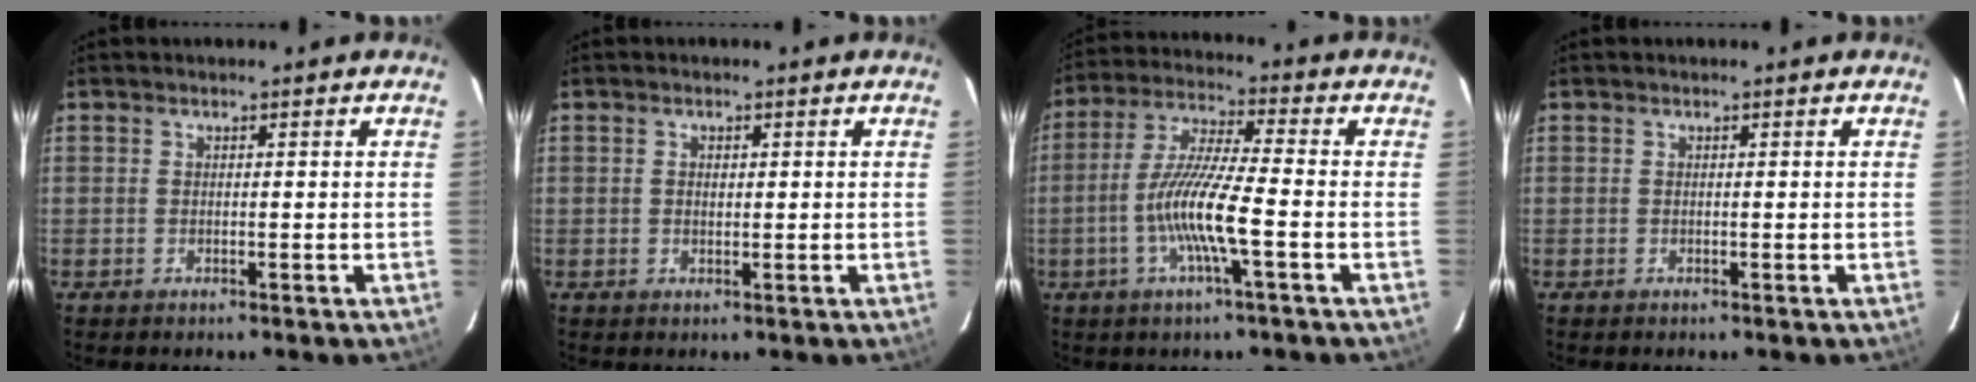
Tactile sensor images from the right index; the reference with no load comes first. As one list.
[{"total": 1.2, "force": [0.3, 0.9, 0.7], "torque": [-0.013, 0.004, 0.004]}, {"total": 11.2, "force": [-3.4, 0.4, 10.7], "torque": [-0.219, 0.001, -0.068]}, {"total": 0.0}]